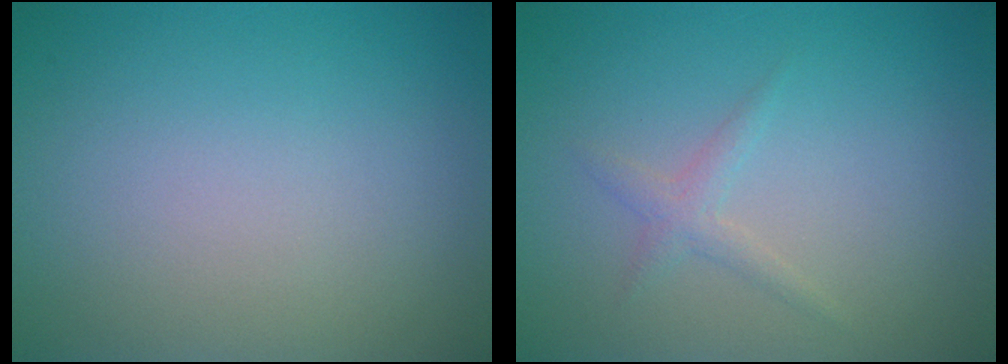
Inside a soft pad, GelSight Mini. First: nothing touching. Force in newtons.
{"total": 1.2, "press": 1.2, "slide": 0.1}